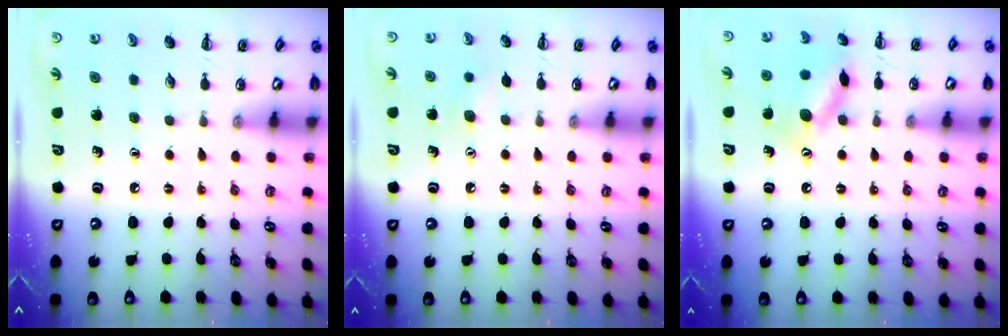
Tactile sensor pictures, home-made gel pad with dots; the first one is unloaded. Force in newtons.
{"total": 6.3, "press": 6.2, "slide": 1.3}
{"total": 12.4, "press": 12.4, "slide": 0.8}